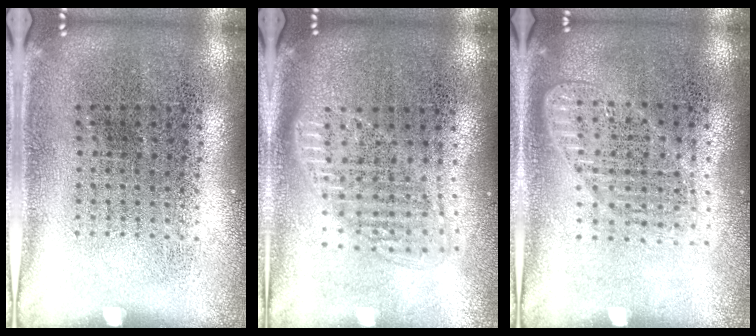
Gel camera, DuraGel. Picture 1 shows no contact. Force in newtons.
{"total": 1.6, "press": 1.3, "slide": 0.8}
{"total": 1.3, "press": 1.3, "slide": 0.4}